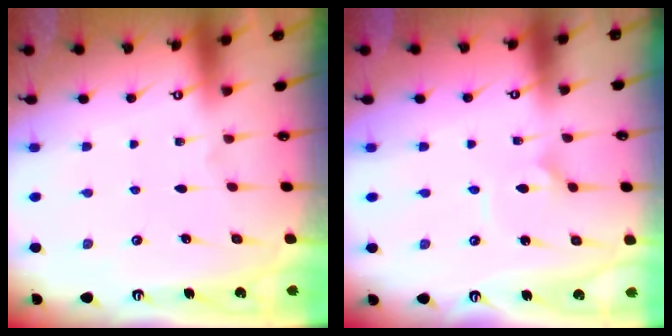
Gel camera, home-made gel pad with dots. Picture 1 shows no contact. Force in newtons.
{"total": 2.0, "press": 2.0, "slide": 0.1}